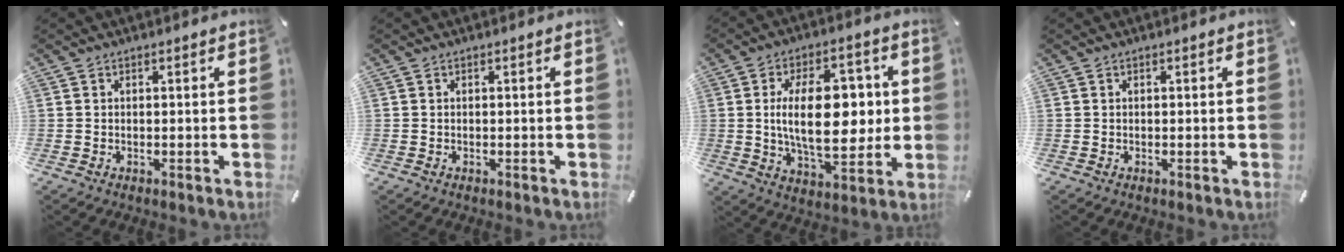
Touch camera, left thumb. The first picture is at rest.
{"total": 0.0}
{"total": 18.6, "force": [1.6, 10.0, 15.7], "torque": [-0.263, -0.003, 0.020]}
{"total": 0.0}